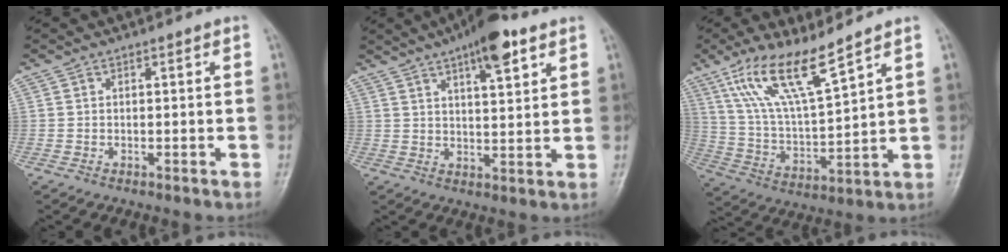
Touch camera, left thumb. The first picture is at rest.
{"total": 10.5, "force": [6.2, 3.2, 7.9], "torque": [-0.104, -0.021, 0.091]}
{"total": 13.4, "force": [9.1, 2.5, 9.5], "torque": [-0.177, -0.046, 0.190]}